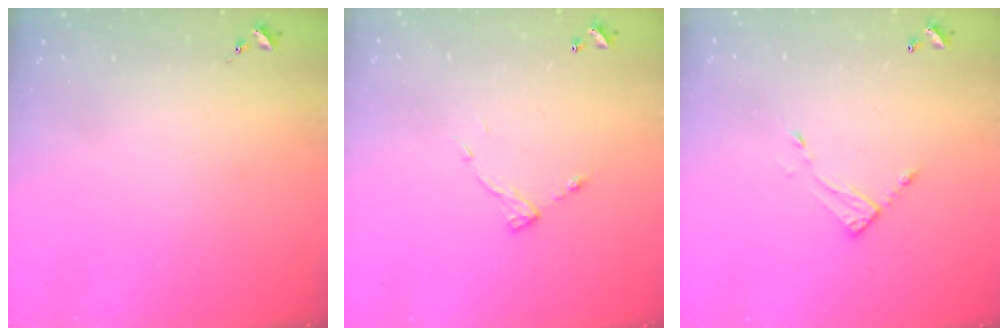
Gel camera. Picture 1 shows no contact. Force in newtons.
{"total": 6.8, "press": 6.8, "slide": 0.2}
{"total": 5.5, "press": 5.5, "slide": 0.3}